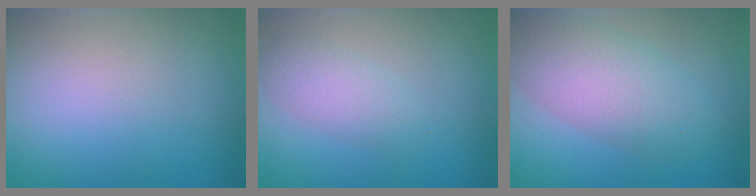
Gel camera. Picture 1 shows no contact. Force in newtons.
{"total": 2.4, "press": 2.4, "slide": 0.2}
{"total": 5.9, "press": 5.9, "slide": 0.1}